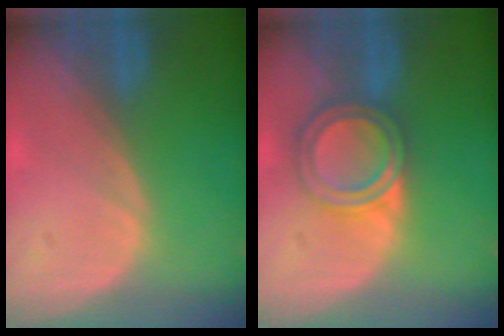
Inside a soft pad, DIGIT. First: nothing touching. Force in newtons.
{"total": 6.6, "press": 5.9, "slide": 3.0}